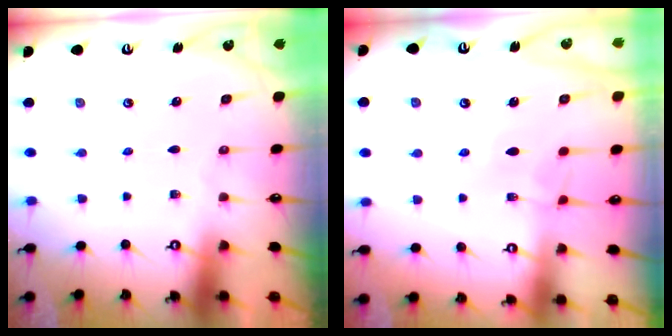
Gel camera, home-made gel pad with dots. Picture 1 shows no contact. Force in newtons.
{"total": 1.2, "press": 1.2, "slide": 0.4}